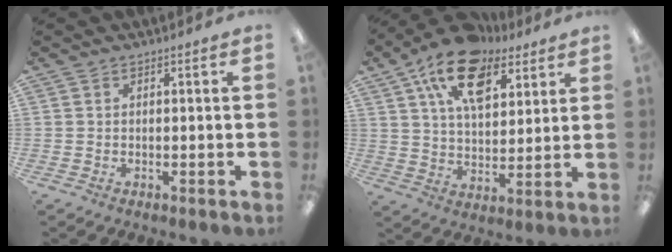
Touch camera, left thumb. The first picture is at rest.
{"total": 17.2, "force": [10.7, 9.1, 9.8], "torque": [-0.170, -0.044, 0.192]}